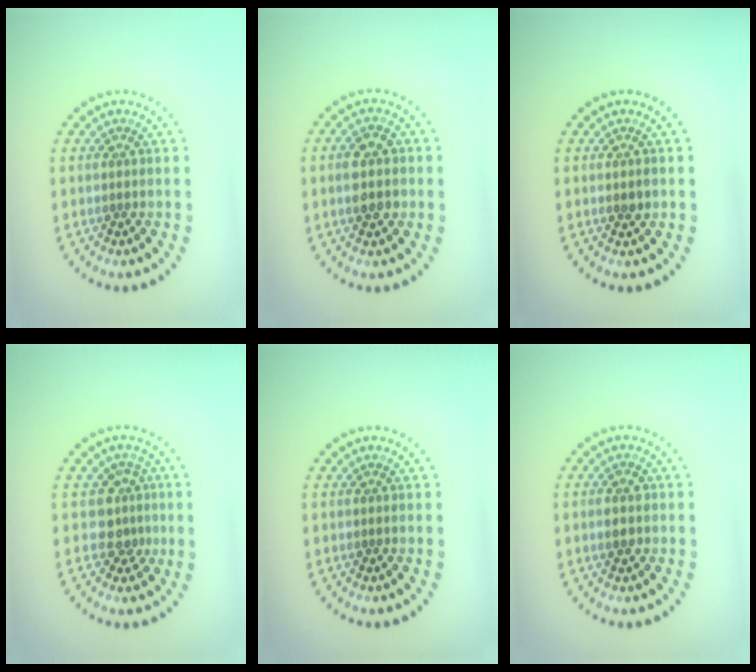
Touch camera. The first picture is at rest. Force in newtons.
{"total": 3.5, "press": 3.5, "slide": 0.1}
{"total": 1.2, "press": 1.2, "slide": 0.3}
{"total": 2.6, "press": 1.9, "slide": 1.7}
{"total": 0.0}
{"total": 1.4, "press": 1.4, "slide": 0.3}